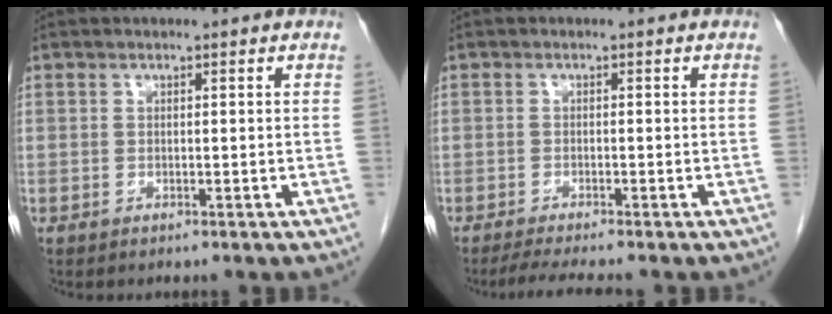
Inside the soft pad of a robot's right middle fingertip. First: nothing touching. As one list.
[{"total": 4.0, "force": [-3.4, -0.7, 2.0], "torque": [-0.036, -0.017, -0.058]}]